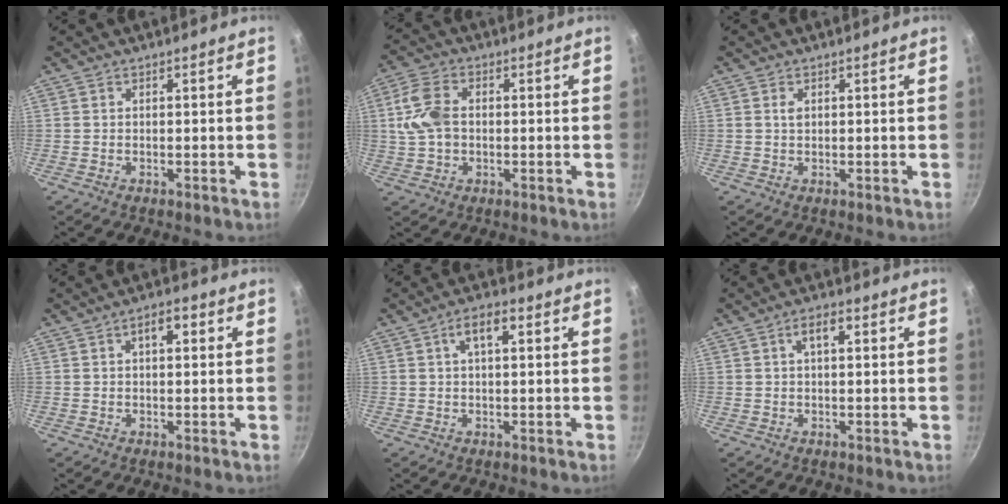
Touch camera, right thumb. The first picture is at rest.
{"total": 8.2, "force": [0.5, 5.7, 5.9], "torque": [-0.114, 0.013, 0.003]}
{"total": 1.3, "force": [0.5, 0.8, 0.9], "torque": [-0.015, 0.001, 0.007]}
{"total": 3.7, "force": [1.1, 1.9, 3.0], "torque": [-0.034, 0.011, 0.013]}
{"total": 4.9, "force": [1.6, 2.2, 4.1], "torque": [-0.069, 0.011, 0.025]}
{"total": 3.6, "force": [1.1, 1.6, 3.0], "torque": [-0.049, 0.010, 0.016]}